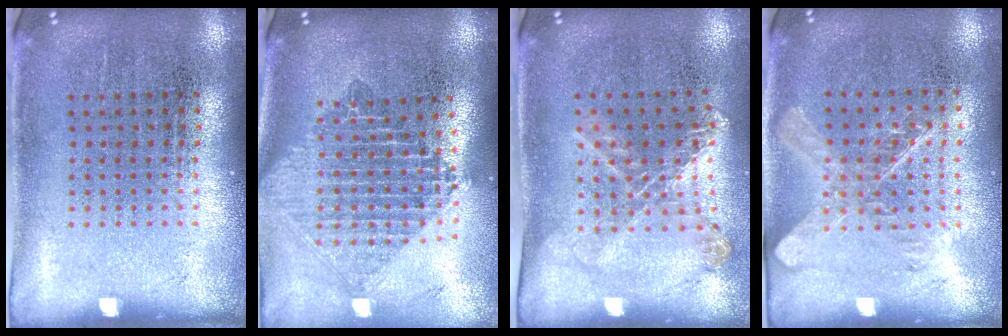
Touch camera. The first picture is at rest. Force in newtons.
{"total": 2.2, "press": 1.7, "slide": 1.4}
{"total": 1.1, "press": 1.1, "slide": 0.3}
{"total": 1.5, "press": 1.3, "slide": 0.7}